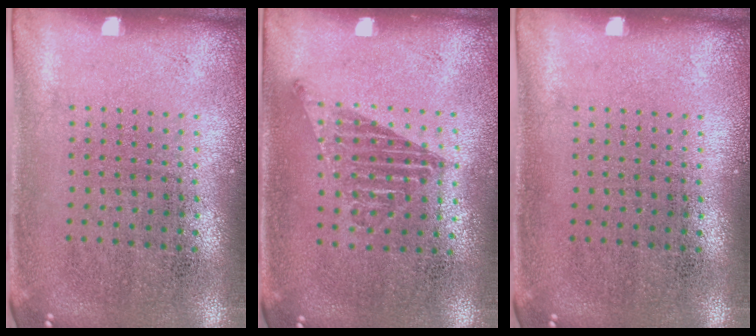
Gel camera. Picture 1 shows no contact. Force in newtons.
{"total": 1.3, "press": 1.0, "slide": 0.8}
{"total": 0.0}